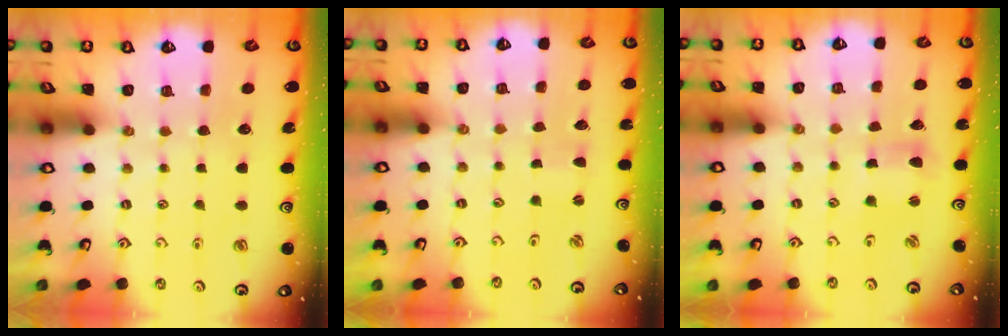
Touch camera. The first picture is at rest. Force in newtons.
{"total": 0.0}
{"total": 3.6, "press": 3.6, "slide": 0.3}